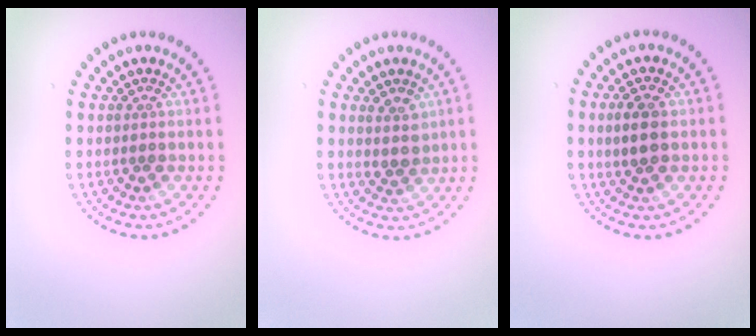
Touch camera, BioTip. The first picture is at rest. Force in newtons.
{"total": 1.9, "press": 1.5, "slide": 1.1}
{"total": 2.6, "press": 2.6, "slide": 0.2}